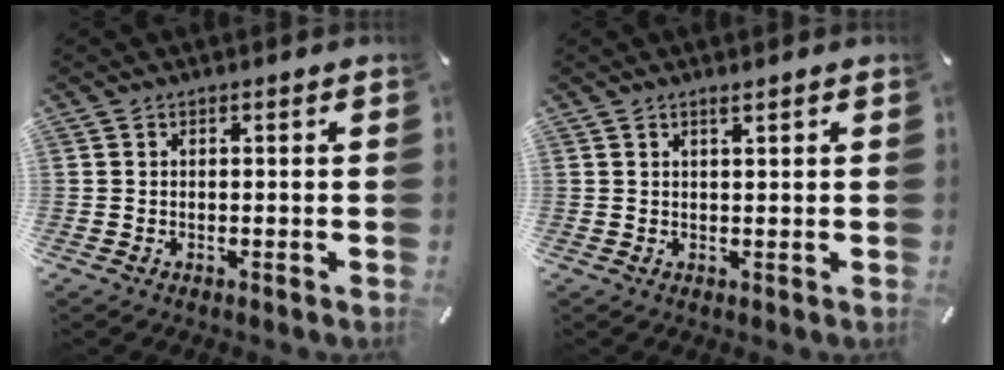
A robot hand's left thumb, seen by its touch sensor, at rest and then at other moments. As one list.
[{"total": 1.4, "force": [1.0, 0.1, 1.0], "torque": [-0.020, -0.002, 0.017]}]